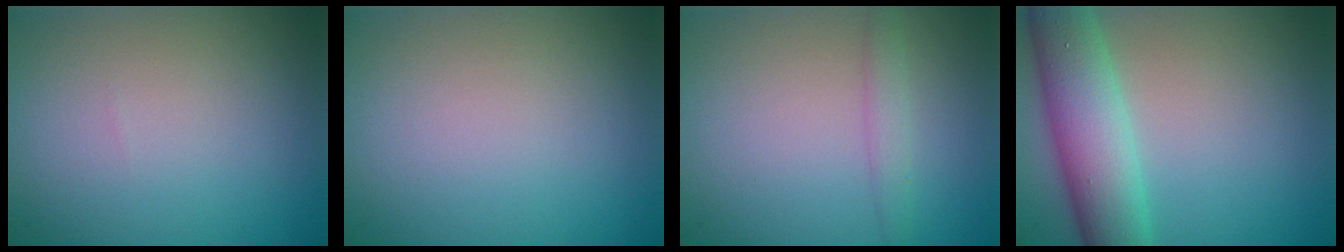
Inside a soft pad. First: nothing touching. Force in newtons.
{"total": 0.0}
{"total": 1.6, "press": 1.6, "slide": 0.0}
{"total": 7.3, "press": 7.3, "slide": 0.2}